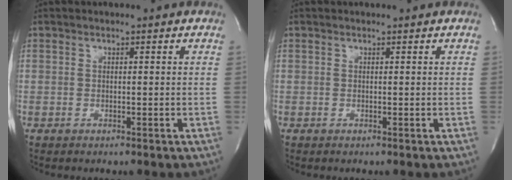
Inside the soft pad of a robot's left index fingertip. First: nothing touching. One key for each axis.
{"total": 0.0}